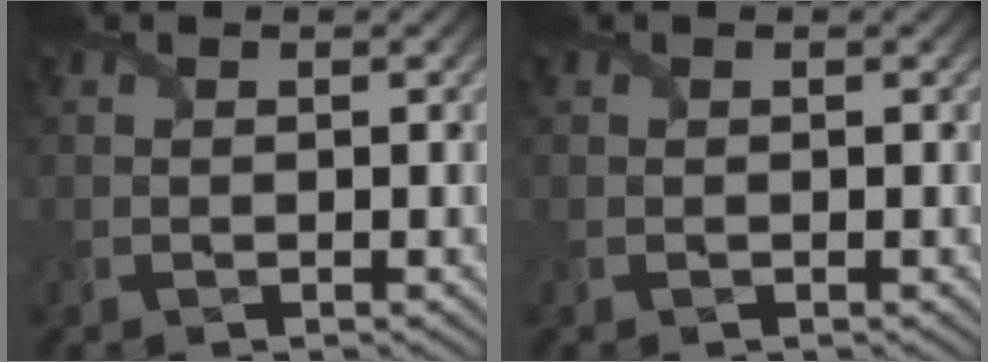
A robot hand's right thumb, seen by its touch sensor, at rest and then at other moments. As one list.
[{"total": 0.0}]